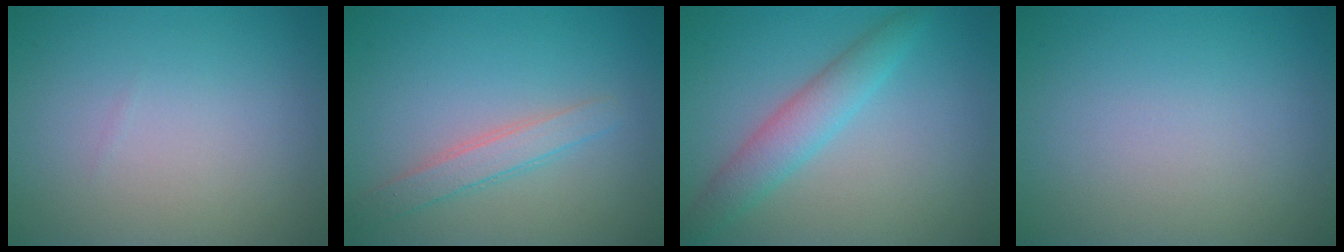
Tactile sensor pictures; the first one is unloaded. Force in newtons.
{"total": 2.3, "press": 2.3, "slide": 0.1}
{"total": 3.4, "press": 3.4, "slide": 0.2}
{"total": 0.0}